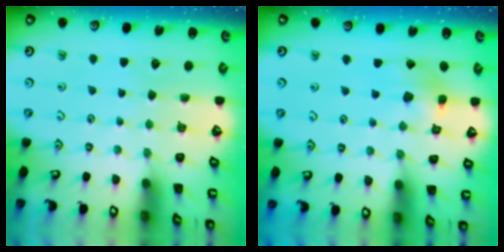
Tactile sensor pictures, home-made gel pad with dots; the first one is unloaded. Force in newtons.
{"total": 7.8, "press": 7.7, "slide": 1.0}